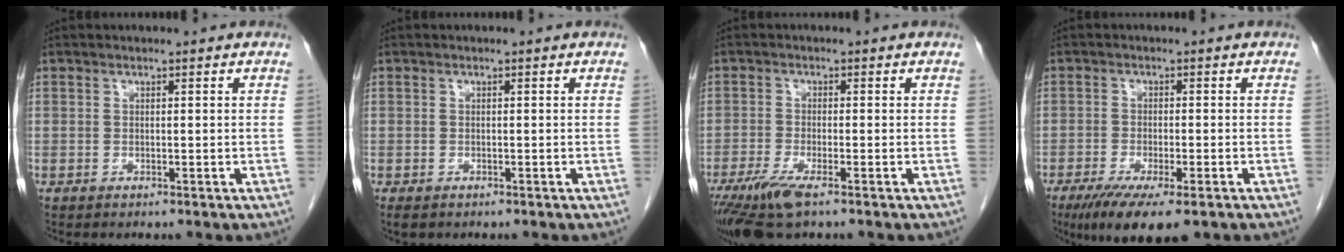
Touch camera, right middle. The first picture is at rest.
{"total": 1.5, "force": [-1.0, 0.9, 0.6], "torque": [-0.011, -0.001, -0.011]}
{"total": 6.3, "force": [-4.0, 1.0, 4.8], "torque": [-0.095, -0.018, -0.074]}
{"total": 9.2, "force": [-6.0, 2.0, 6.7], "torque": [-0.107, -0.022, -0.091]}